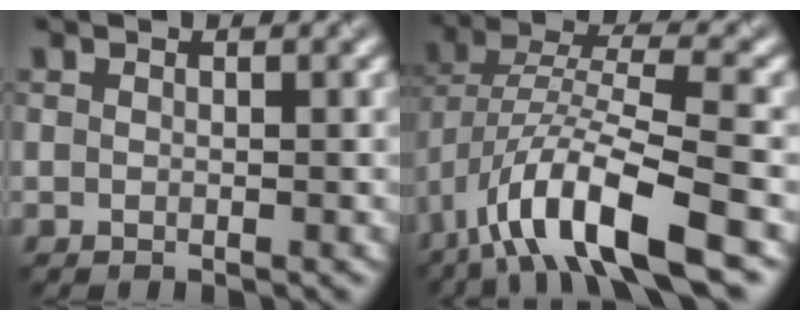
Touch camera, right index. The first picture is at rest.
{"total": 10.5, "force": [-5.3, 3.0, 8.6], "torque": [-0.154, 0.009, -0.102]}